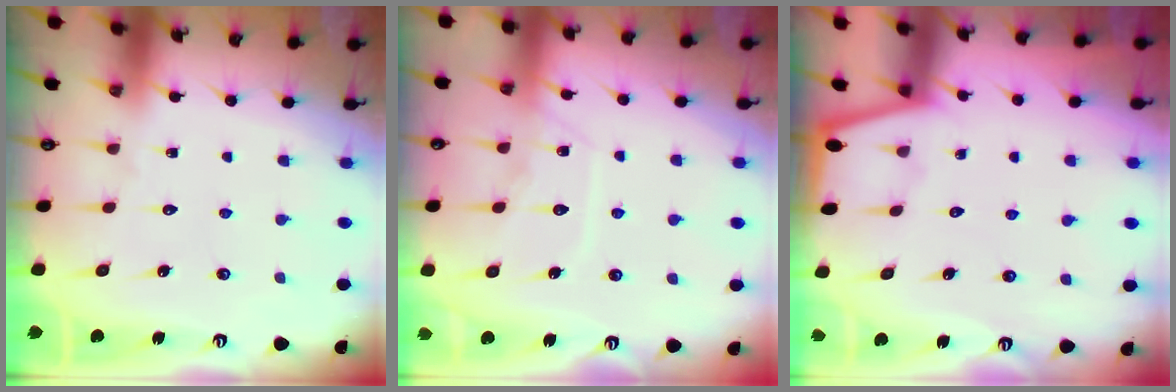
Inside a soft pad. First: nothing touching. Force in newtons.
{"total": 11.2, "press": 11.1, "slide": 1.0}
{"total": 1.3, "press": 1.2, "slide": 0.2}